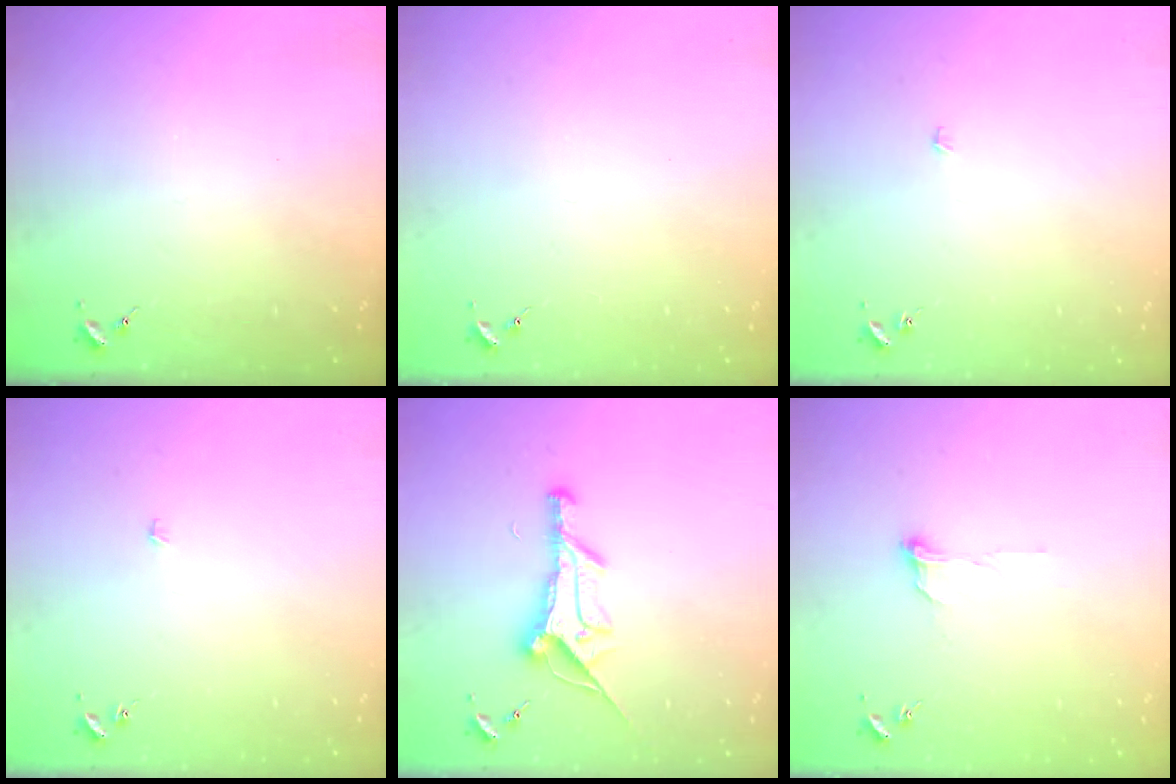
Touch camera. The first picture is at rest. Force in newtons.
{"total": 0.0}
{"total": 2.1, "press": 2.1, "slide": 0.1}
{"total": 2.1, "press": 2.1, "slide": 0.1}
{"total": 14.0, "press": 14.0, "slide": 0.6}
{"total": 5.5, "press": 5.5, "slide": 0.5}